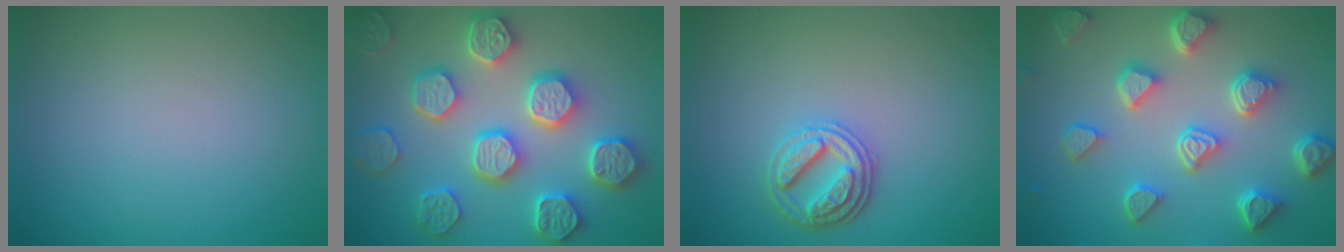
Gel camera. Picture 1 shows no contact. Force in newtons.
{"total": 7.4, "press": 6.6, "slide": 3.4}
{"total": 3.3, "press": 3.1, "slide": 1.3}
{"total": 6.6, "press": 5.2, "slide": 4.0}